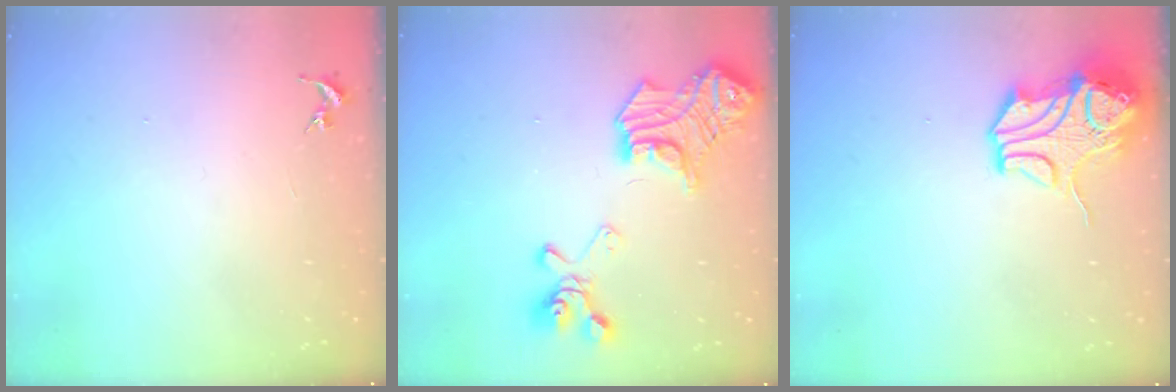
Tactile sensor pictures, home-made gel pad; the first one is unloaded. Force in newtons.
{"total": 23.0, "press": 22.9, "slide": 2.0}
{"total": 13.5, "press": 13.4, "slide": 2.1}